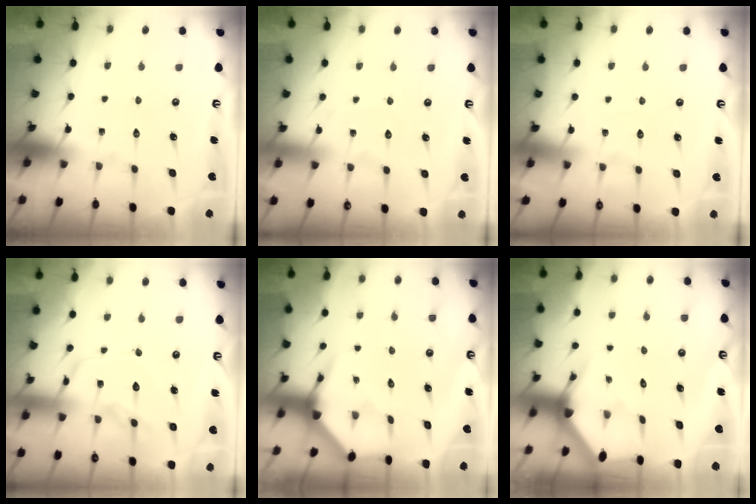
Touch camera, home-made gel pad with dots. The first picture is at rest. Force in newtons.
{"total": 2.9, "press": 2.9, "slide": 0.4}
{"total": 3.3, "press": 3.2, "slide": 0.4}
{"total": 13.4, "press": 13.3, "slide": 1.2}
{"total": 3.8, "press": 3.8, "slide": 0.1}
{"total": 2.8, "press": 2.8, "slide": 0.2}